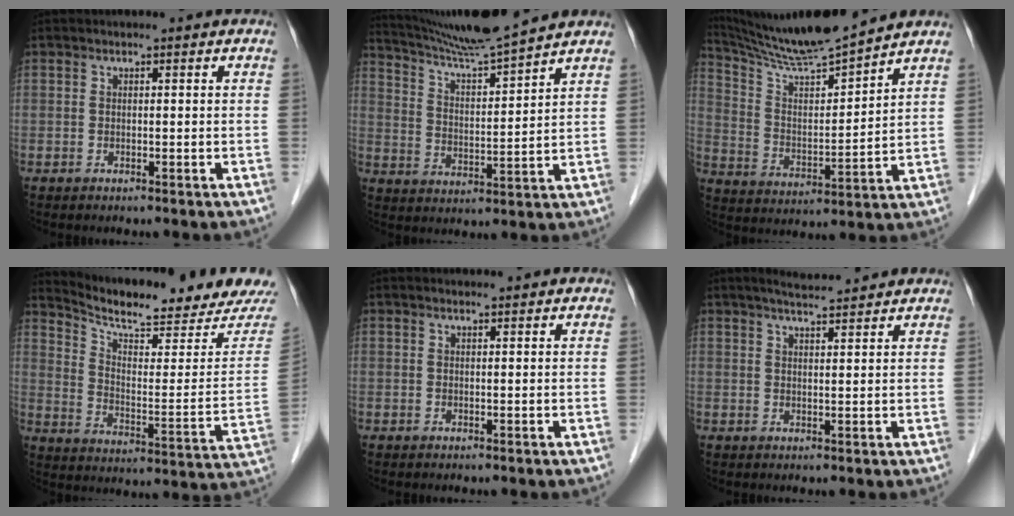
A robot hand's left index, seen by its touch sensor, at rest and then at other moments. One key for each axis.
{"total": 12.1, "fx": 11.2, "fy": -1.7, "fz": 4.2, "tx": -0.083, "ty": 0.005, "tz": 0.195}
{"total": 13.5, "fx": 12.7, "fy": -1.1, "fz": 4.3, "tx": -0.093, "ty": 0.004, "tz": 0.233}
{"total": 19.0, "fx": 18.0, "fy": 0.9, "fz": 6.1, "tx": -0.110, "ty": -0.073, "tz": 0.244}
{"total": 2.1, "fx": 2.0, "fy": 0.1, "fz": 0.5, "tx": -0.013, "ty": 0.013, "tz": 0.027}
{"total": 6.4, "fx": 5.8, "fy": 0.4, "fz": 2.8, "tx": -0.050, "ty": 0.022, "tz": 0.085}